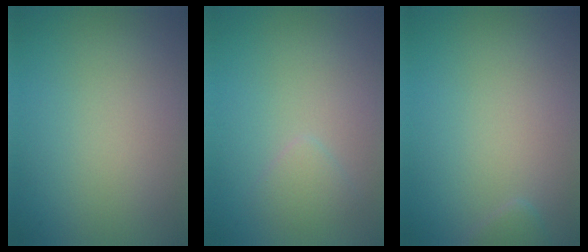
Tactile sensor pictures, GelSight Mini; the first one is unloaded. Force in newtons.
{"total": 1.3, "press": 1.3, "slide": 0.1}
{"total": 0.6, "press": 0.6, "slide": 0.1}